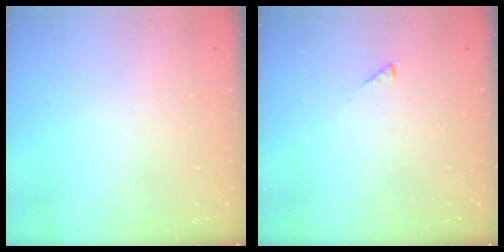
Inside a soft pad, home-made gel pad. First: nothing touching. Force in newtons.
{"total": 2.0, "press": 2.0, "slide": 0.3}